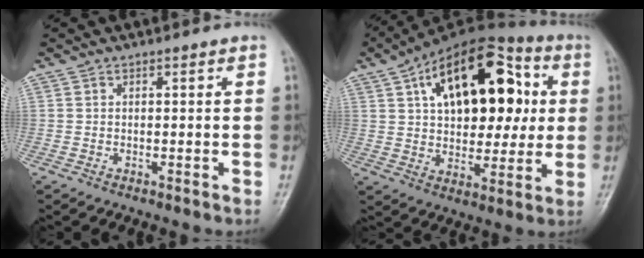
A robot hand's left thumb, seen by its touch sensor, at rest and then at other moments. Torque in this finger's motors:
{"motor_torque": [1.95, 3.06, 1.34, -1.44, 0.20]}